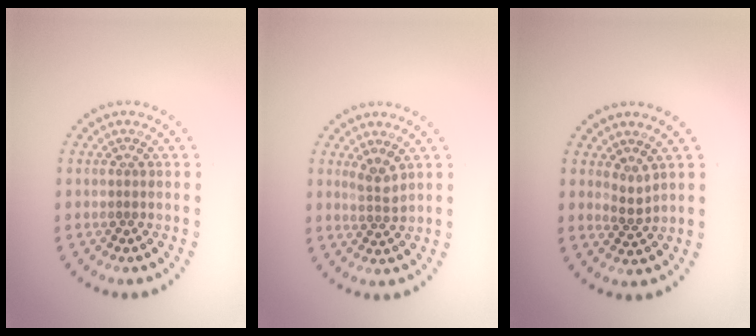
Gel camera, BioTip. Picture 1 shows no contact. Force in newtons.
{"total": 1.9, "press": 1.4, "slide": 1.2}
{"total": 1.4, "press": 1.0, "slide": 1.0}